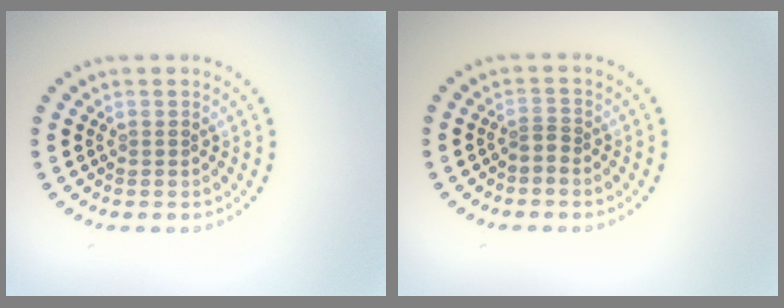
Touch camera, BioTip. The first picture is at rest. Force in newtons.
{"total": 0.9, "press": 0.6, "slide": 0.7}